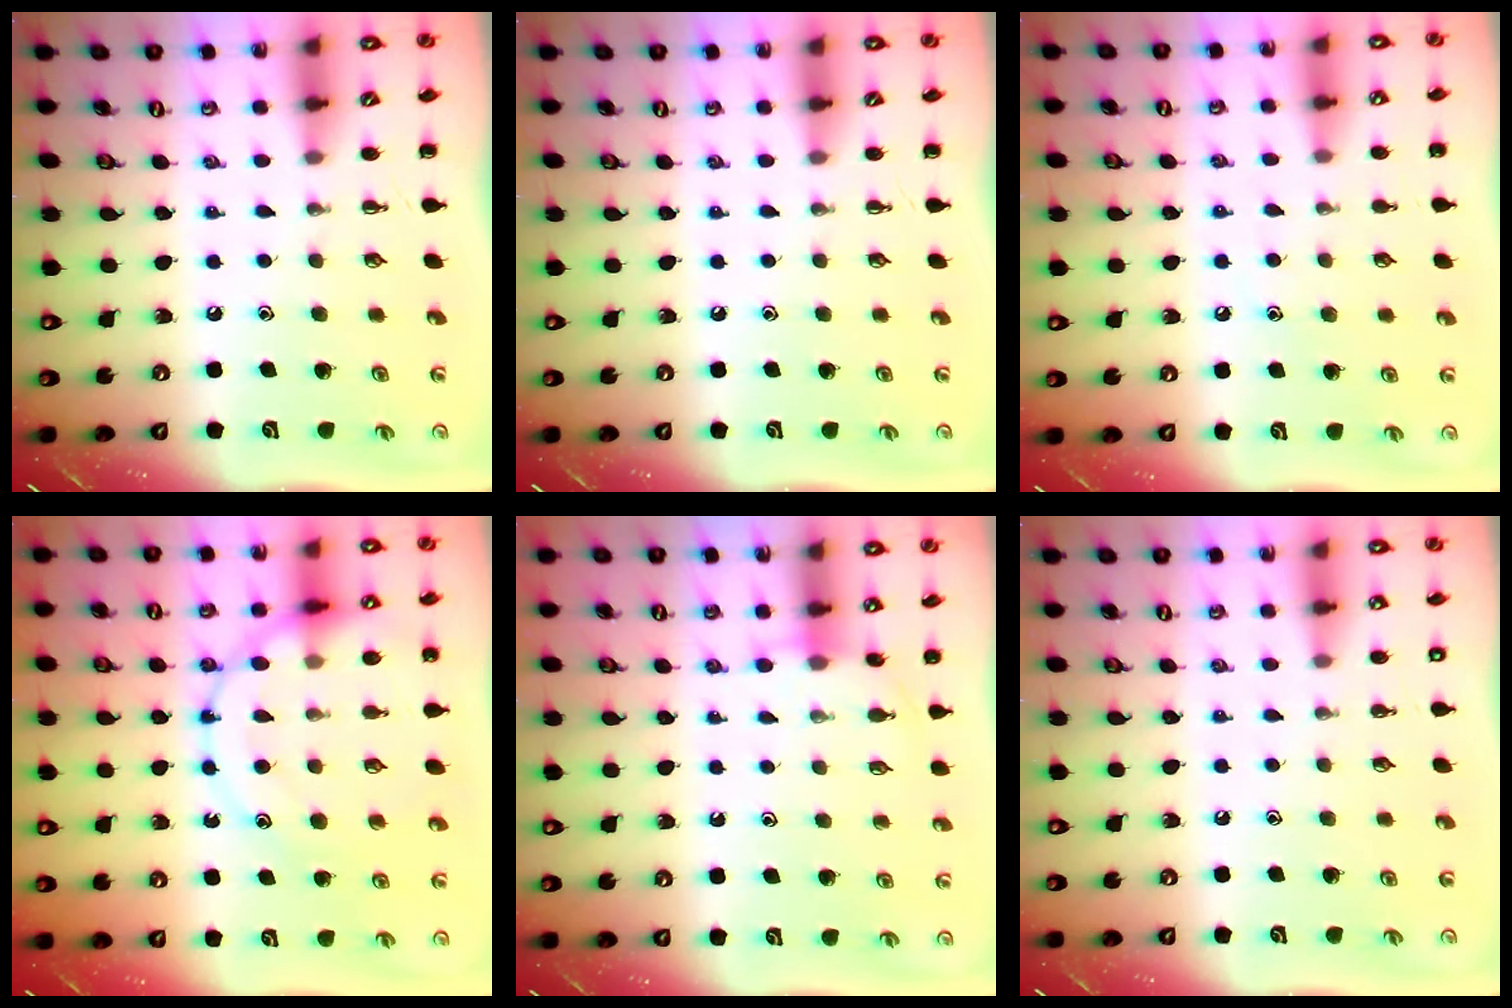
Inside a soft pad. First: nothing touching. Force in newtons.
{"total": 0.0}
{"total": 6.3, "press": 6.0, "slide": 1.8}
{"total": 18.1, "press": 17.9, "slide": 2.5}
{"total": 6.3, "press": 6.2, "slide": 1.4}
{"total": 1.4, "press": 1.4, "slide": 0.1}